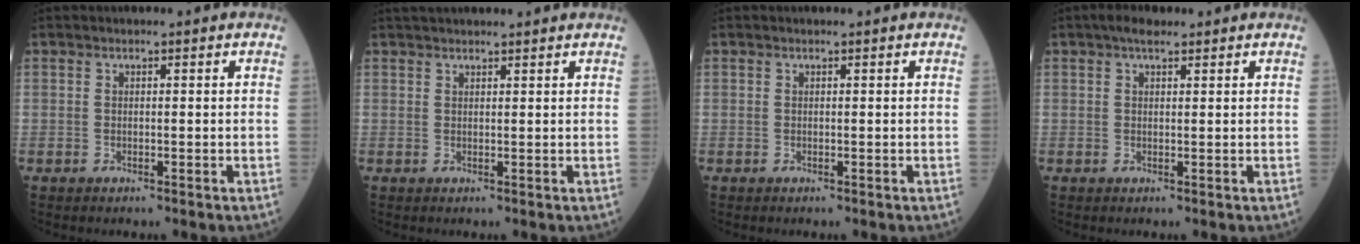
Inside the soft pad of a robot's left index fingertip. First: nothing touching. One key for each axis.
{"total": 5.8, "fx": 5.4, "fy": 0.3, "fz": 2.2, "tx": -0.028, "ty": 0.035, "tz": 0.074}
{"total": 0.0}
{"total": 2.3, "fx": 1.6, "fy": 0.9, "fz": 1.4, "tx": -0.025, "ty": 0.014, "tz": 0.023}